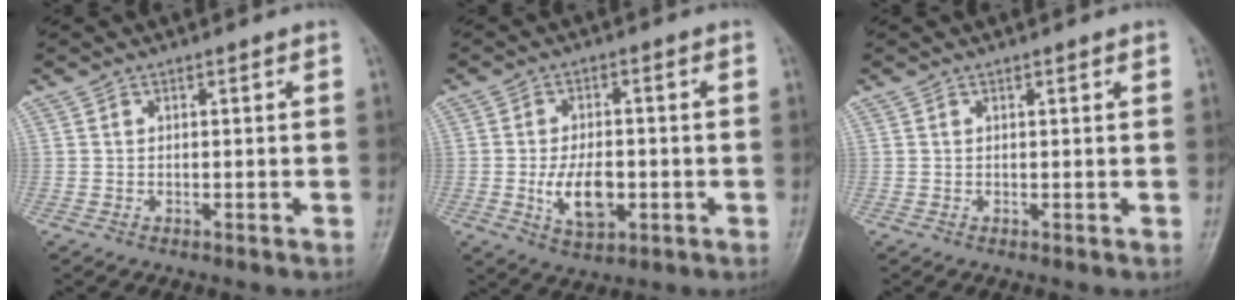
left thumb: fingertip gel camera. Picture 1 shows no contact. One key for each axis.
{"total": 8.4, "fx": -1.8, "fy": 4.7, "fz": 6.7, "tx": -0.104, "ty": 0.004, "tz": -0.025}
{"total": 0.8, "fx": 0.4, "fy": 0.1, "fz": 0.6, "tx": -0.009, "ty": 0.001, "tz": 0.004}